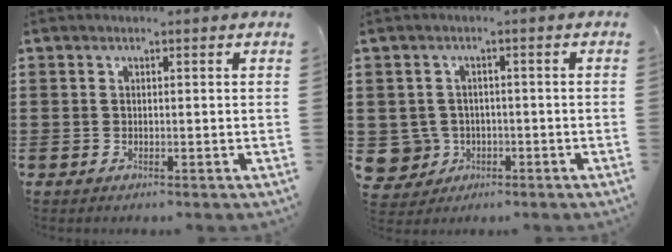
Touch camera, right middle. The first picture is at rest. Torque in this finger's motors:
{"motor_torque": [0.24, -0.11, 0.00, 0.01]}